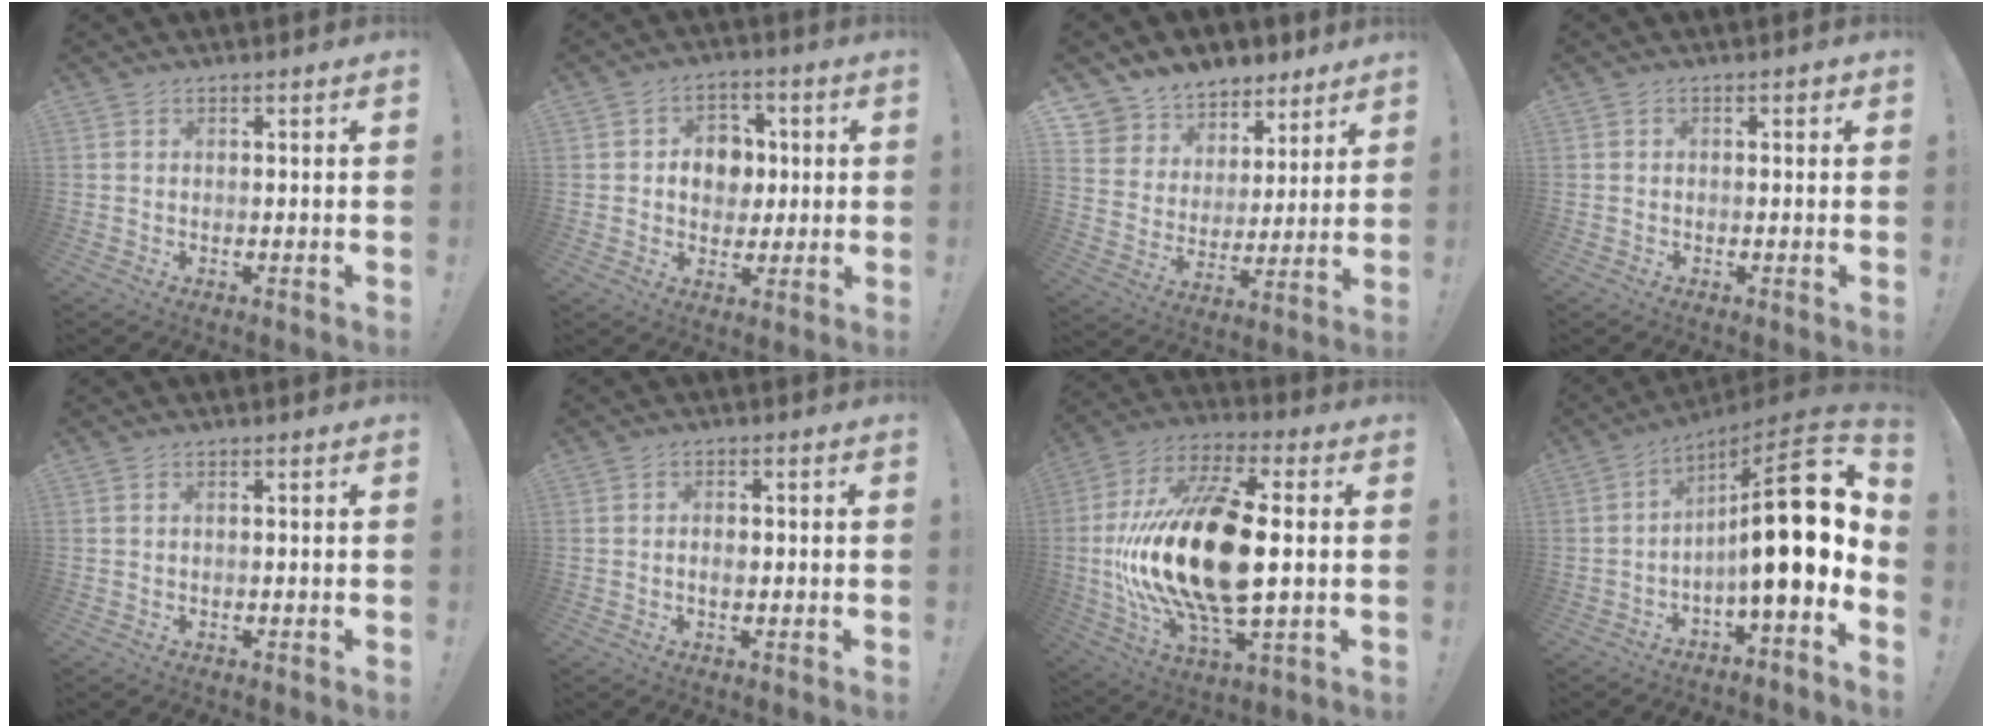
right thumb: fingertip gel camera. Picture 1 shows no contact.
{"total": 9.2, "force": [1.2, 8.0, 4.3], "torque": [-0.059, 0.000, 0.027]}
{"total": 8.1, "force": [6.1, 5.4, 0.2], "torque": [-0.013, -0.061, 0.117]}
{"total": 1.0, "force": [-0.3, 0.7, 0.6], "torque": [-0.004, 0.001, -0.006]}
{"total": 0.5, "force": [0.2, 0.0, 0.5], "torque": [-0.012, 0.001, 0.003]}
{"total": 2.1, "force": [-0.2, 1.5, 1.5], "torque": [-0.019, 0.005, -0.006]}
{"total": 26.8, "force": [-0.1, 12.0, 24.0], "torque": [-0.470, 0.002, 0.004]}
{"total": 20.1, "force": [1.4, 4.3, 19.5], "torque": [-0.302, -0.005, 0.017]}